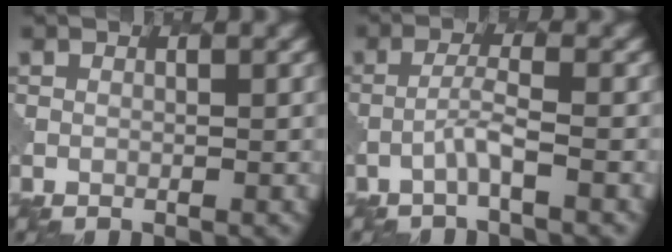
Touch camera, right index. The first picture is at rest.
{"total": 1.7, "force": [-0.7, 0.0, 1.5], "torque": [-0.033, 0.010, -0.020]}